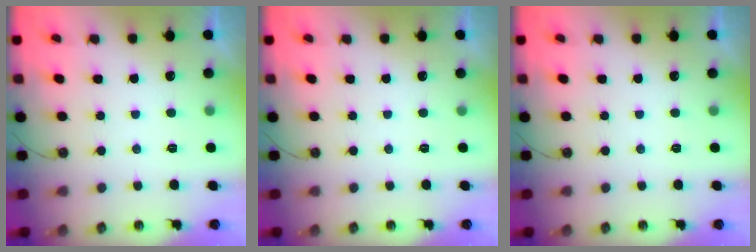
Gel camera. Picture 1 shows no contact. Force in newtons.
{"total": 0.0}
{"total": 0.0}